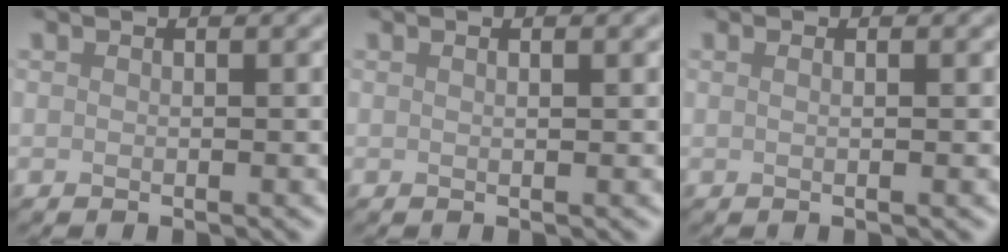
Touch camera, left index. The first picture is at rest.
{"total": 1.1, "force": [0.6, 0.4, 0.9], "torque": [-0.005, -0.002, 0.003]}
{"total": 1.5, "force": [0.5, 0.7, 1.3], "torque": [-0.007, -0.003, -0.009]}